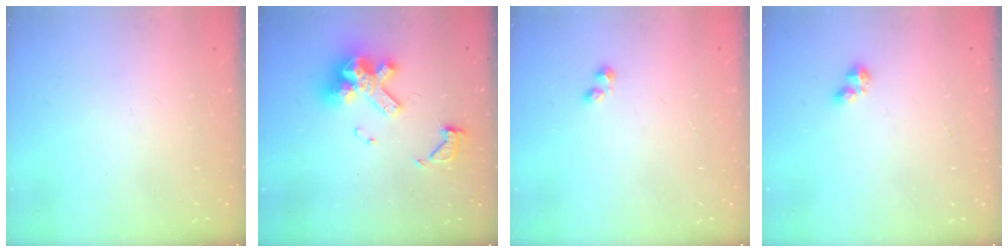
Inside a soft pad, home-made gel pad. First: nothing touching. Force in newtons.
{"total": 16.5, "press": 16.4, "slide": 1.8}
{"total": 1.2, "press": 1.1, "slide": 0.5}
{"total": 2.7, "press": 2.7, "slide": 0.5}